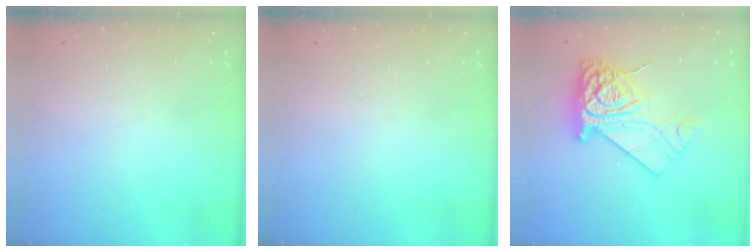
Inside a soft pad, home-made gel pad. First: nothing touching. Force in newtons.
{"total": 0.0}
{"total": 14.7, "press": 14.7, "slide": 1.5}